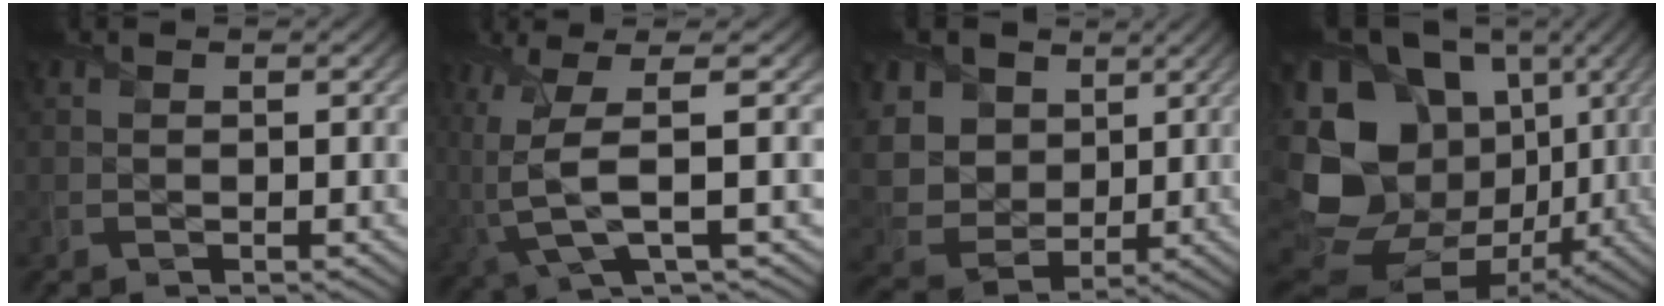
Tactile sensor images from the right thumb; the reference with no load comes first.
{"total": 8.5, "force": [-0.5, 2.2, 8.2], "torque": [-0.184, 0.008, -0.017]}
{"total": 14.4, "force": [4.3, 11.9, 7.0], "torque": [-0.261, 0.028, 0.090]}
{"total": 19.8, "force": [0.9, 16.5, 10.9], "torque": [-0.272, -0.024, 0.034]}